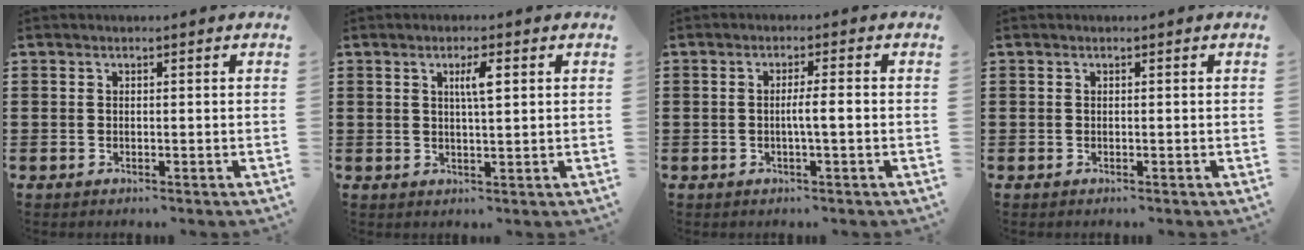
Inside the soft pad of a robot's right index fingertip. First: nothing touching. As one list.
[{"total": 3.3, "force": [1.0, 0.6, 3.1], "torque": [-0.064, 0.006, 0.014]}, {"total": 2.7, "force": [-0.4, 0.1, 2.7], "torque": [-0.046, -0.004, -0.009]}, {"total": 0.0}]